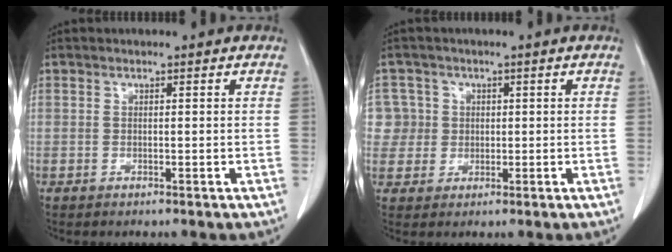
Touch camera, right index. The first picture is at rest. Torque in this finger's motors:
{"motor_torque": [0.03, -0.05, 0.02, 0.01]}